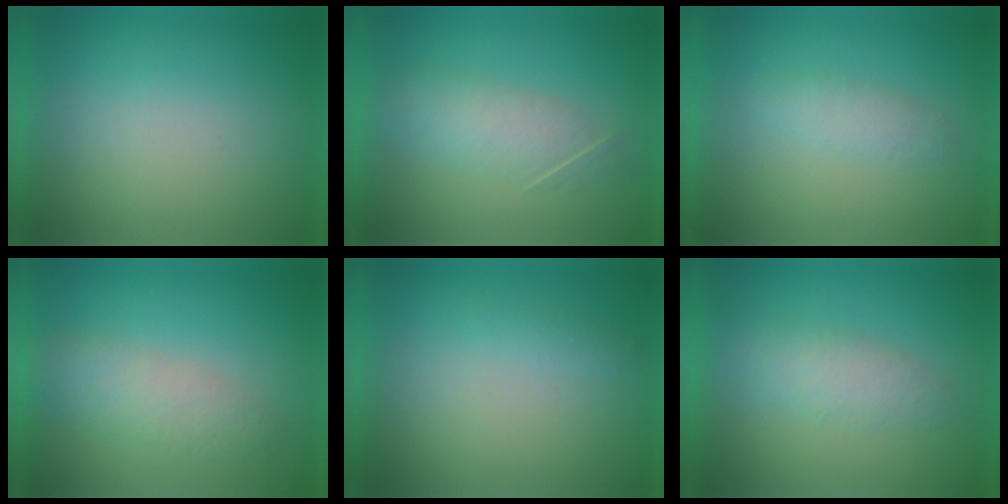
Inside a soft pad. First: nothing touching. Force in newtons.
{"total": 3.4}
{"total": 2.3}
{"total": 3.4}
{"total": 1.2}
{"total": 3.1}